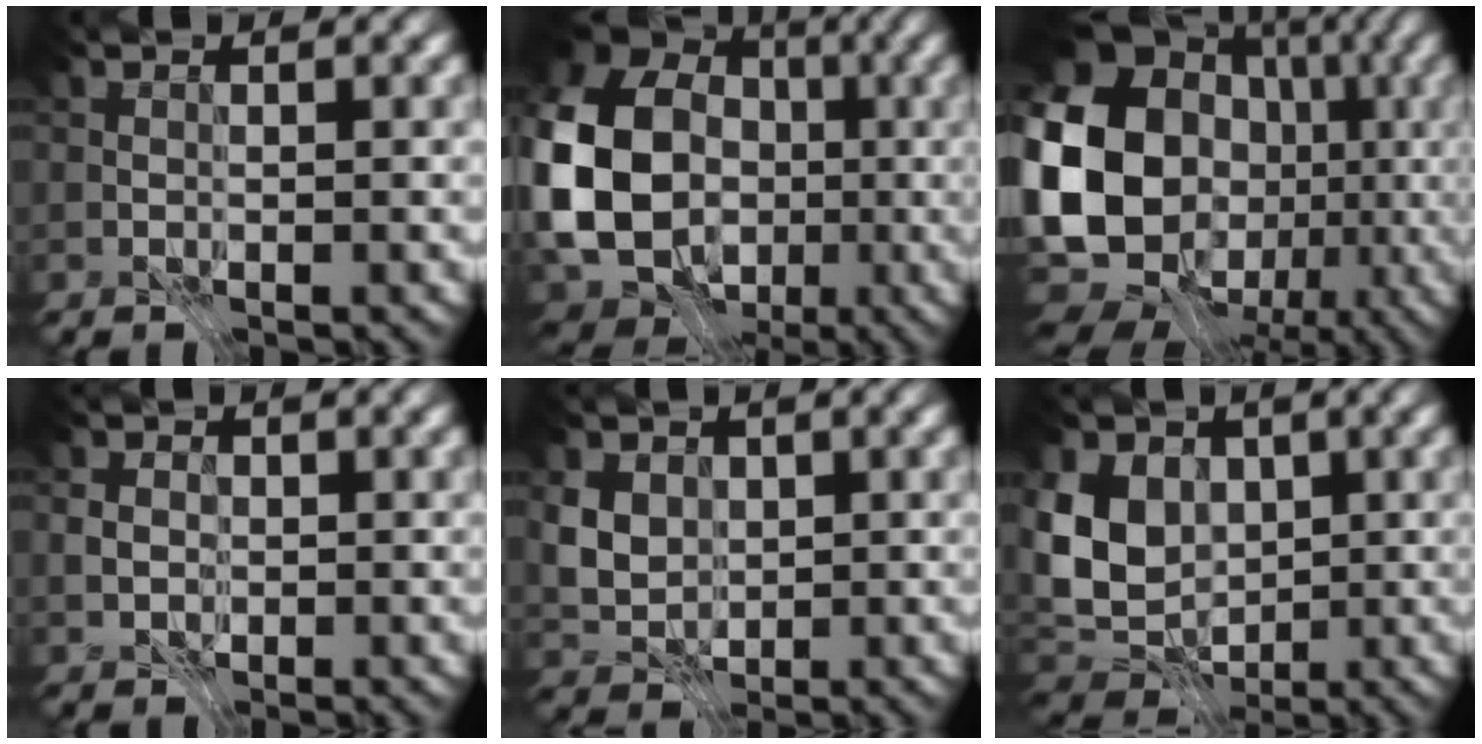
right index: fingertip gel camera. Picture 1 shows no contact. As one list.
[{"total": 18.2, "force": [-2.1, 15.8, 8.9], "torque": [-0.211, -0.014, -0.054]}, {"total": 20.4, "force": [-2.3, 16.3, 12.0], "torque": [-0.224, -0.012, -0.069]}, {"total": 1.6, "force": [-0.4, 1.5, 0.6], "torque": [-0.011, 0.000, -0.011]}, {"total": 4.1, "force": [0.7, 3.4, 2.2], "torque": [-0.045, 0.003, 0.014]}, {"total": 8.6, "force": [0.7, 6.8, 5.2], "torque": [-0.112, 0.000, 0.003]}]